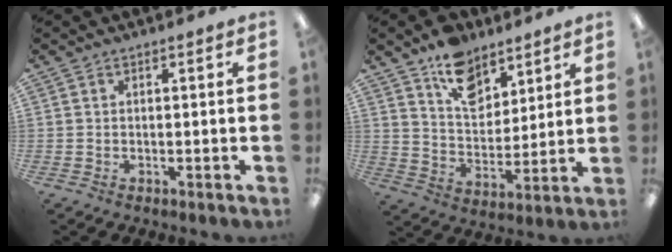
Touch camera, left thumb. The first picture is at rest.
{"total": 12.6, "force": [8.9, 7.5, 4.8], "torque": [-0.063, -0.054, 0.163]}